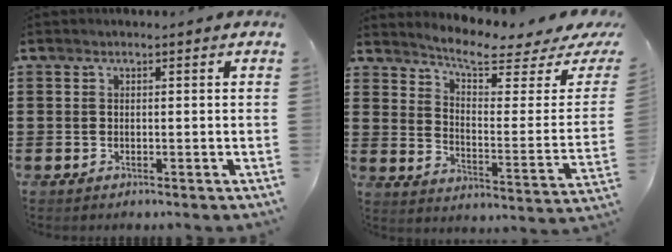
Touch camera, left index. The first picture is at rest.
{"total": 5.5, "force": [4.5, 0.9, 3.0], "torque": [-0.068, -0.038, 0.067]}